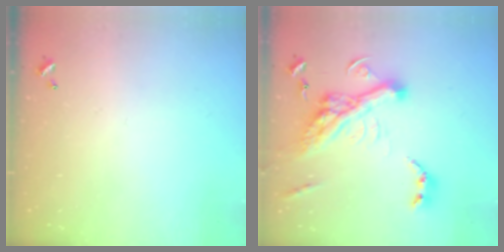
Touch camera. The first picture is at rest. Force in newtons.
{"total": 15.5, "press": 15.3, "slide": 2.6}